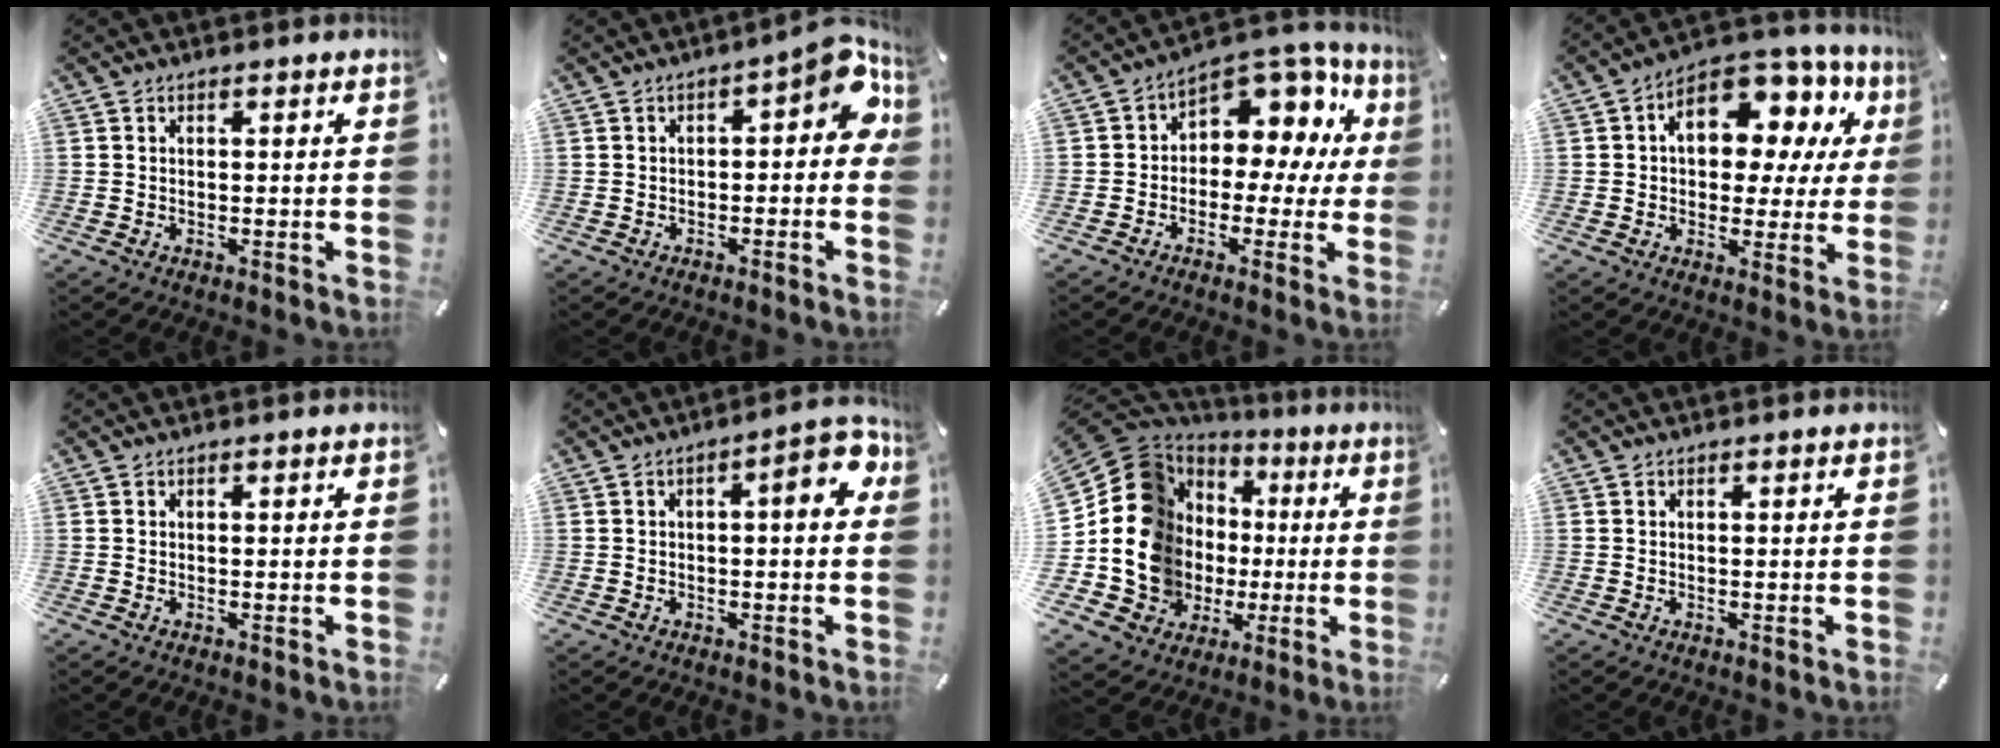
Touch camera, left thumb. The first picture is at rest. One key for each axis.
{"total": 8.7, "fx": 1.2, "fy": 4.0, "fz": 7.6, "tx": -0.097, "ty": -0.010, "tz": 0.018}
{"total": 9.3, "fx": 2.9, "fy": 7.0, "fz": 5.3, "tx": -0.077, "ty": -0.035, "tz": 0.055}
{"total": 13.8, "fx": 4.7, "fy": 8.8, "fz": 9.5, "tx": -0.135, "ty": -0.032, "tz": 0.082}
{"total": 0.0}
{"total": 8.0, "fx": 1.4, "fy": 2.8, "fz": 7.3, "tx": -0.087, "ty": -0.013, "tz": 0.015}
{"total": 18.5, "fx": 0.6, "fy": 16.4, "fz": 8.5, "tx": -0.192, "ty": -0.031, "tz": 0.033}
{"total": 0.0}